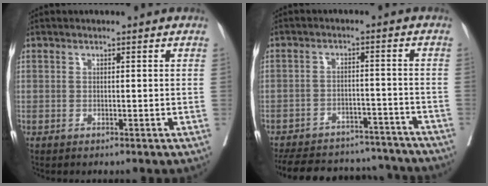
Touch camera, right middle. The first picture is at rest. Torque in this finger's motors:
{"motor_torque": [0.99, -1.15, 0.21, 0.07]}